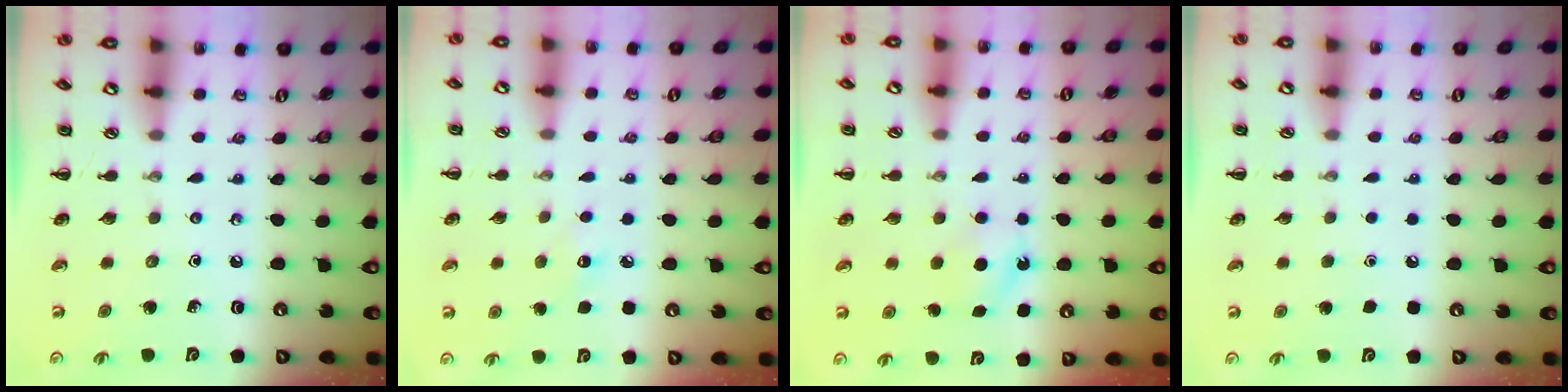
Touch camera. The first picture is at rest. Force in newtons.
{"total": 5.8, "press": 5.7, "slide": 1.5}
{"total": 4.9, "press": 4.7, "slide": 1.6}
{"total": 1.8, "press": 1.8, "slide": 0.1}